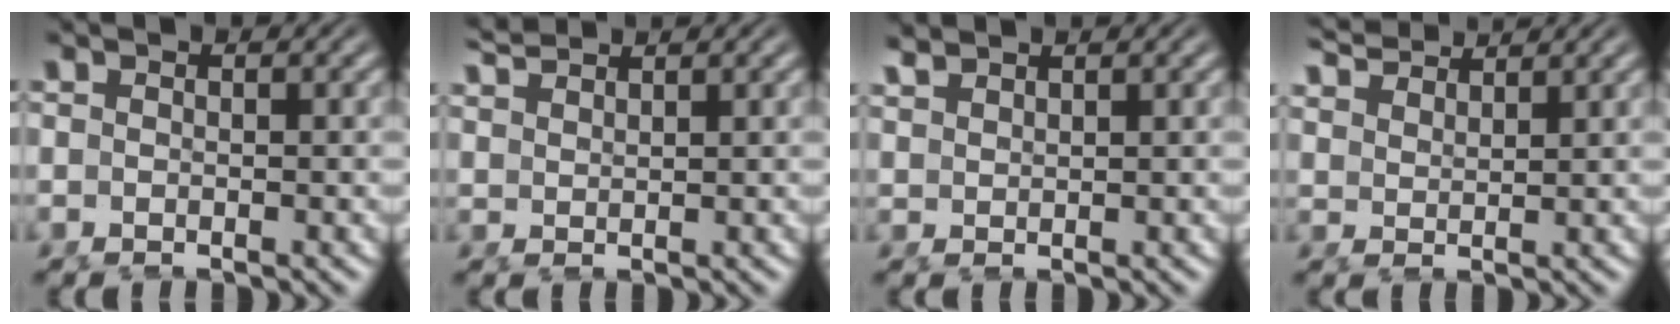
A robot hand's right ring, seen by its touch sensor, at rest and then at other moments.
{"total": 2.3, "force": [2.2, -0.7, 0.0], "torque": [0.009, 0.001, 0.051]}
{"total": 1.7, "force": [1.6, -0.5, -0.1], "torque": [0.006, -0.001, 0.041]}
{"total": 3.8, "force": [3.8, 0.1, 0.8], "torque": [-0.007, 0.002, 0.074]}